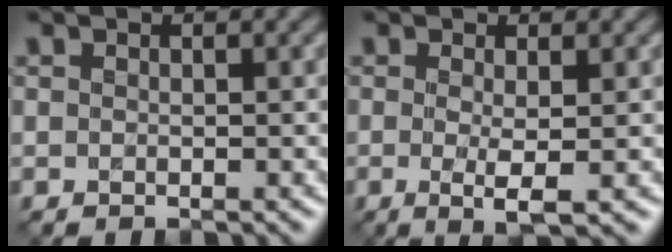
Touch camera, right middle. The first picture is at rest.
{"total": 2.4, "force": [-0.3, 0.2, 2.4], "torque": [-0.046, -0.008, -0.003]}